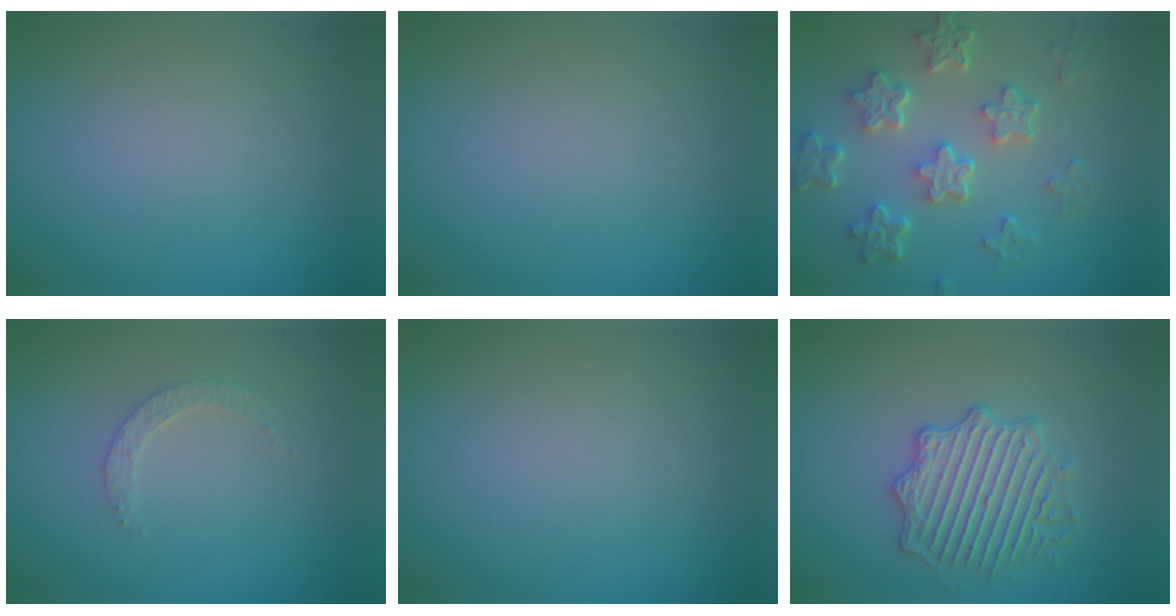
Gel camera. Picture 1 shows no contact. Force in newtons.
{"total": 0.0}
{"total": 5.7, "press": 4.4, "slide": 3.7}
{"total": 1.6, "press": 1.5, "slide": 0.3}
{"total": 0.0}
{"total": 3.9, "press": 3.8, "slide": 0.8}